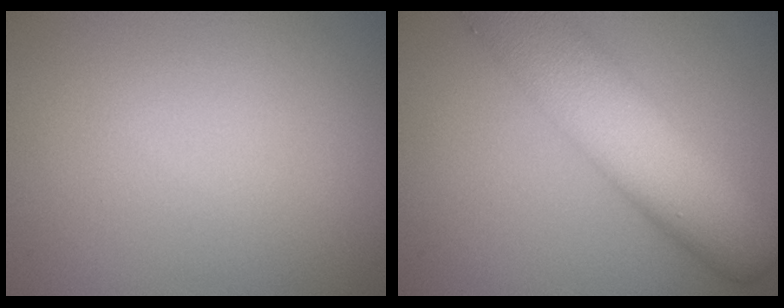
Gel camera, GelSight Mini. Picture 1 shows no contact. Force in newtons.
{"total": 9.9, "press": 9.9, "slide": 0.6}